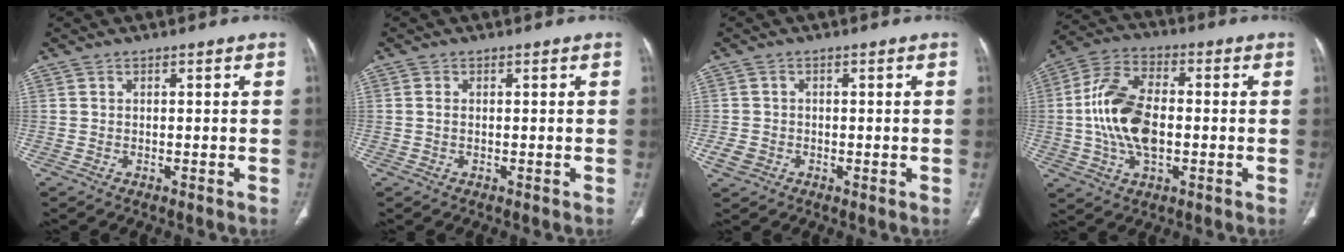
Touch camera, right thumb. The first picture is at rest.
{"total": 0.8, "force": [0.0, 0.4, 0.7], "torque": [-0.017, 0.000, 0.001]}
{"total": 2.8, "force": [-0.8, 2.3, 1.3], "torque": [-0.022, 0.005, -0.012]}
{"total": 14.8, "force": [-0.8, 8.3, 12.3], "torque": [-0.240, 0.019, -0.017]}